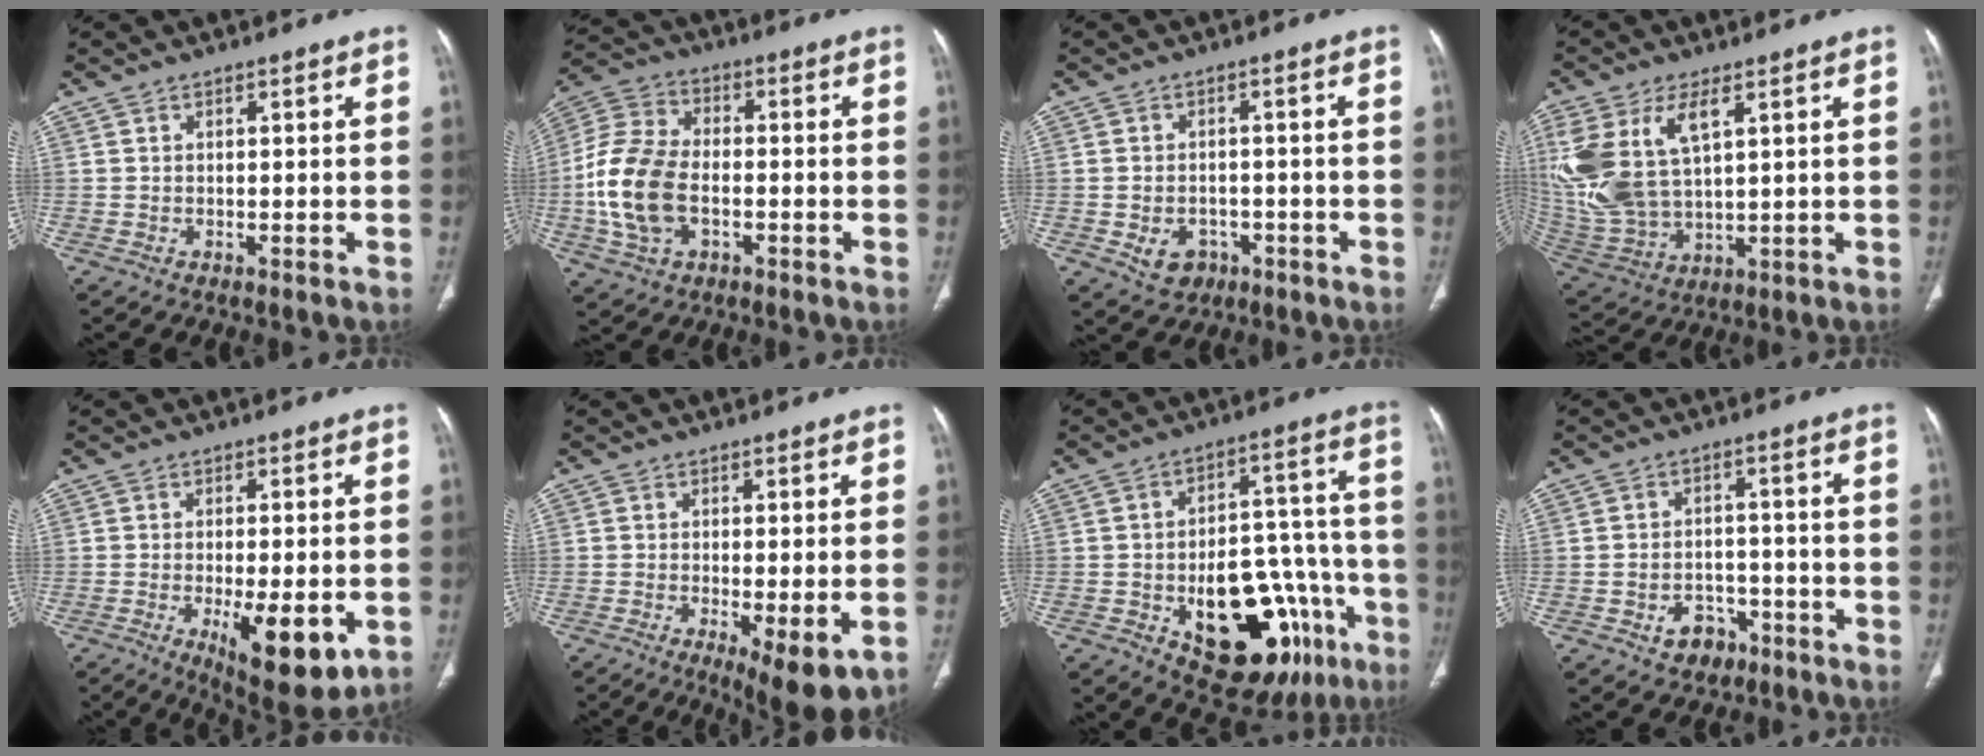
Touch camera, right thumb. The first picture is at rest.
{"total": 14.8, "force": [-2.7, 9.3, 11.2], "torque": [-0.236, 0.021, -0.053]}
{"total": 5.6, "force": [-2.1, 4.5, 2.7], "torque": [-0.030, 0.015, -0.020]}
{"total": 18.0, "force": [5.9, 9.5, 14.1], "torque": [-0.316, -0.015, 0.126]}
{"total": 12.9, "force": [-3.7, 4.7, 11.5], "torque": [-0.158, -0.020, -0.041]}
{"total": 8.8, "force": [-2.5, 2.7, 8.0], "torque": [-0.121, -0.024, -0.035]}
{"total": 24.5, "force": [-10.3, 12.8, 18.1], "torque": [-0.185, 0.061, -0.125]}
{"total": 5.7, "force": [-2.9, 4.3, 2.4], "torque": [-0.016, 0.029, -0.036]}